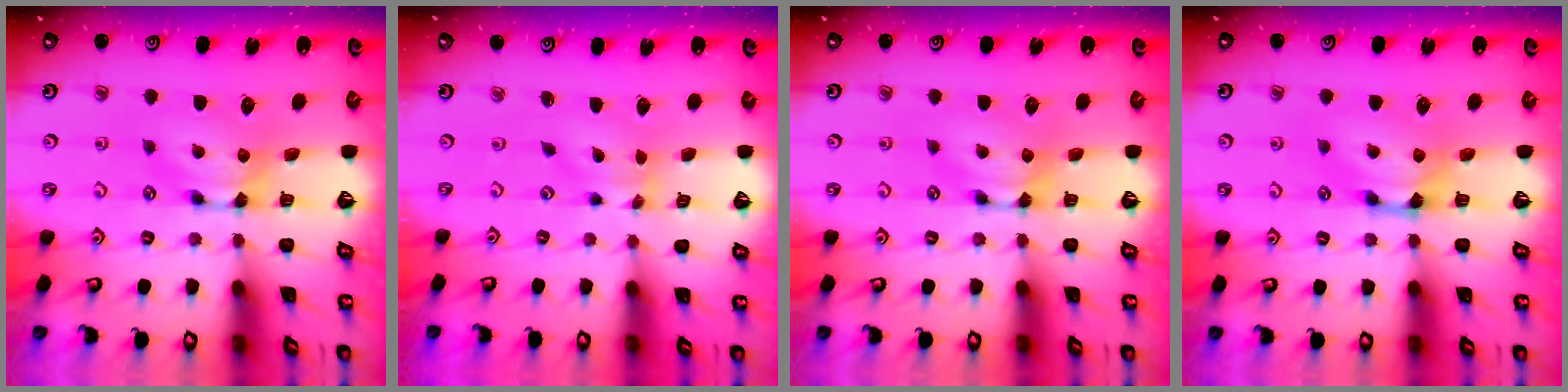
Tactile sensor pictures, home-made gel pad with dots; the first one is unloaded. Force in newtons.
{"total": 1.3, "press": 0.3, "slide": 1.2}
{"total": 0.0}
{"total": 1.5, "press": 1.2, "slide": 0.9}